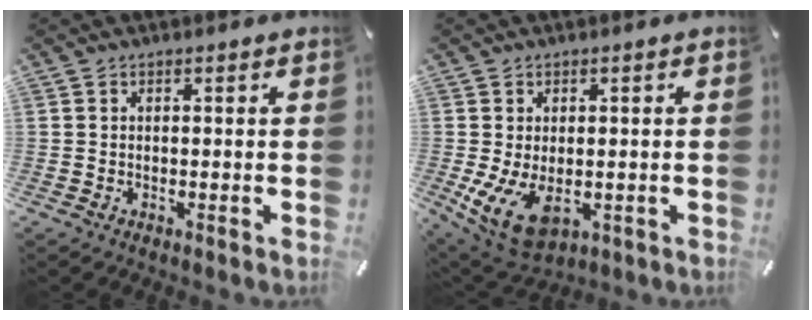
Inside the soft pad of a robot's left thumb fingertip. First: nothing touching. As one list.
[{"total": 9.2, "force": [-1.5, 5.7, 7.1], "torque": [-0.147, -0.013, -0.022]}]